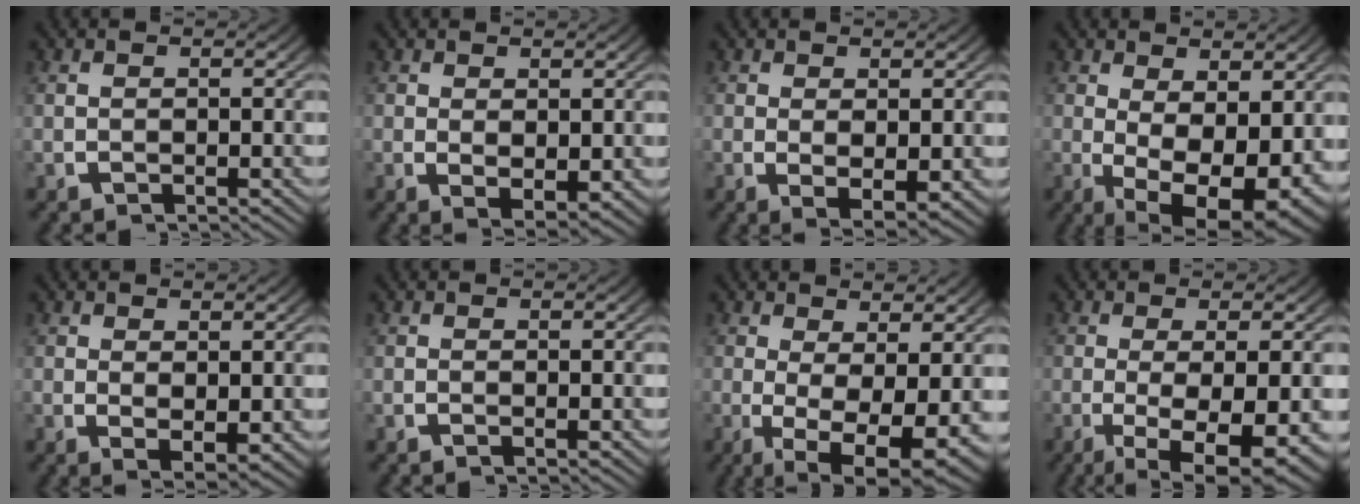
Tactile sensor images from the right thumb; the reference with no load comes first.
{"total": 2.9, "force": [-0.1, 2.0, 2.1], "torque": [-0.037, -0.014, 0.004]}
{"total": 3.5, "force": [-0.6, 2.1, 2.7], "torque": [-0.048, -0.017, -0.003]}
{"total": 10.2, "force": [-2.7, 5.9, 7.8], "torque": [-0.136, -0.057, -0.022]}
{"total": 2.9, "force": [-0.1, 1.9, 2.2], "torque": [-0.037, -0.014, 0.004]}
{"total": 0.0}
{"total": 8.7, "force": [-2.4, 4.3, 7.2], "torque": [-0.117, -0.045, -0.023]}
{"total": 9.0, "force": [-3.1, 3.8, 7.5], "torque": [-0.131, -0.034, -0.036]}